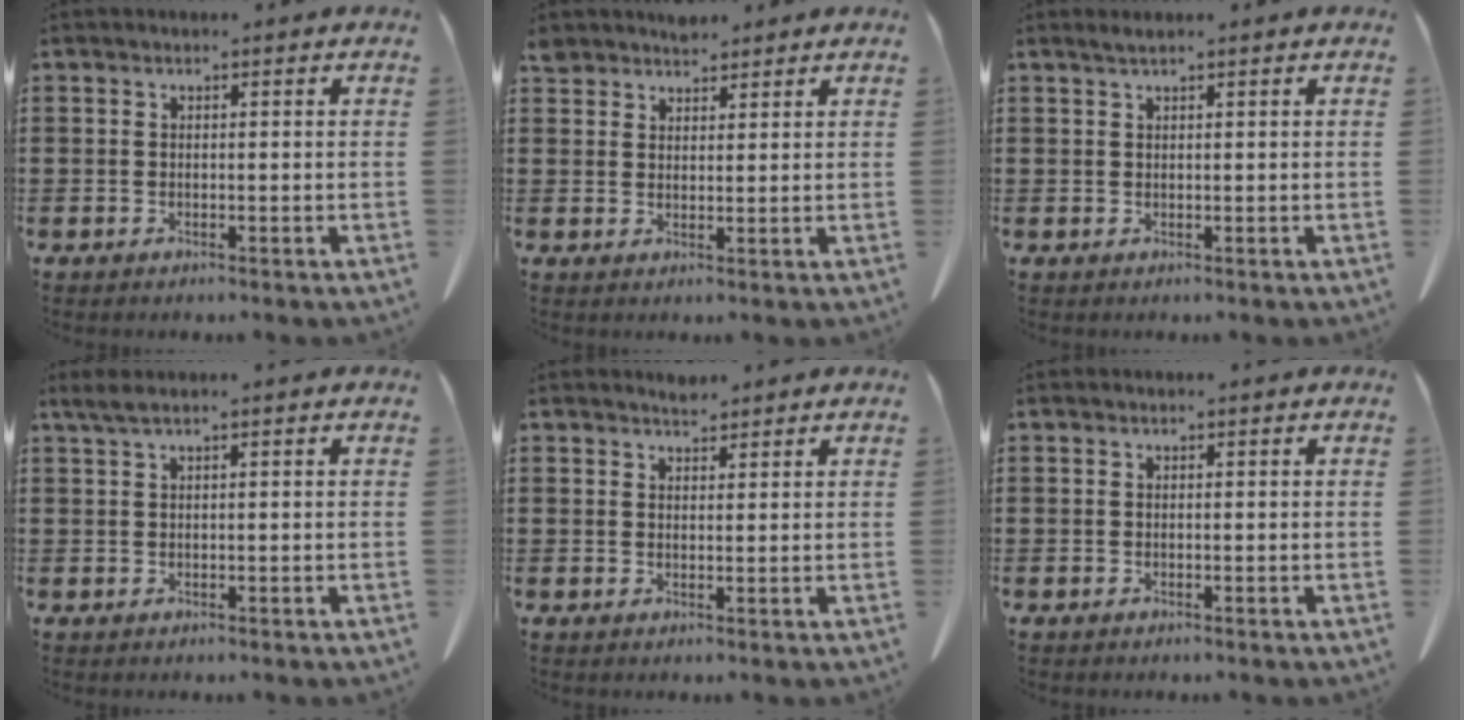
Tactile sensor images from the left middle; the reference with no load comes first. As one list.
[{"total": 2.4, "force": [2.3, 0.7, 0.1], "torque": [-0.009, 0.000, 0.046]}, {"total": 1.0, "force": [0.7, 0.0, 0.7], "torque": [-0.015, -0.002, 0.014]}, {"total": 1.3, "force": [0.7, -0.1, 1.1], "torque": [-0.023, -0.004, 0.015]}, {"total": 1.8, "force": [1.8, 0.3, 0.3], "torque": [-0.010, 0.000, 0.035]}, {"total": 0.0}]